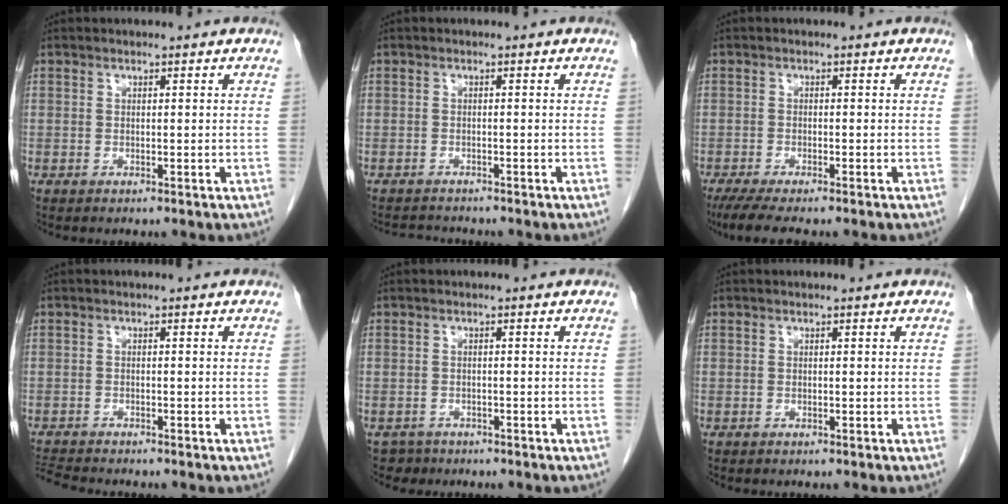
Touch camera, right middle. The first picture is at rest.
{"total": 2.4, "force": [-2.3, 0.4, -0.2], "torque": [0.000, -0.012, -0.039]}
{"total": 5.9, "force": [-4.7, 0.7, 3.5], "torque": [-0.055, -0.014, -0.073]}
{"total": 4.2, "force": [-4.1, 0.0, 0.9], "torque": [-0.021, -0.018, -0.070]}
{"total": 2.1, "force": [-1.5, 1.3, -0.5], "torque": [0.002, 0.004, -0.023]}
{"total": 0.0}